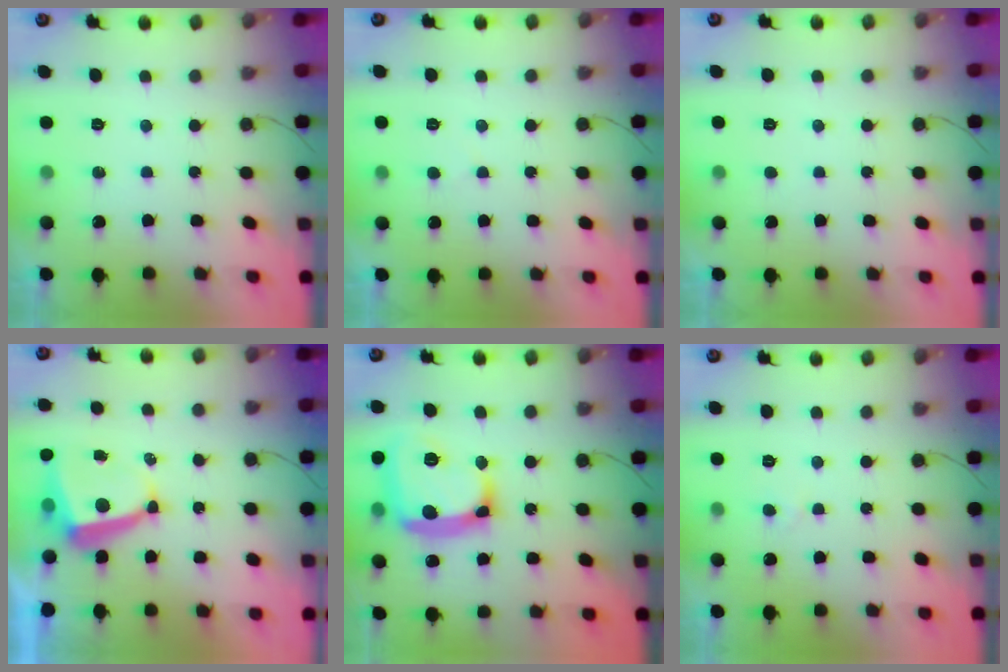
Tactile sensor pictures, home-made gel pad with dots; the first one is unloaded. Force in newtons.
{"total": 2.3, "press": 2.3, "slide": 0.3}
{"total": 1.7, "press": 1.6, "slide": 0.2}
{"total": 6.4, "press": 6.3, "slide": 0.9}
{"total": 19.9, "press": 19.8, "slide": 1.9}
{"total": 2.4, "press": 2.3, "slide": 0.3}